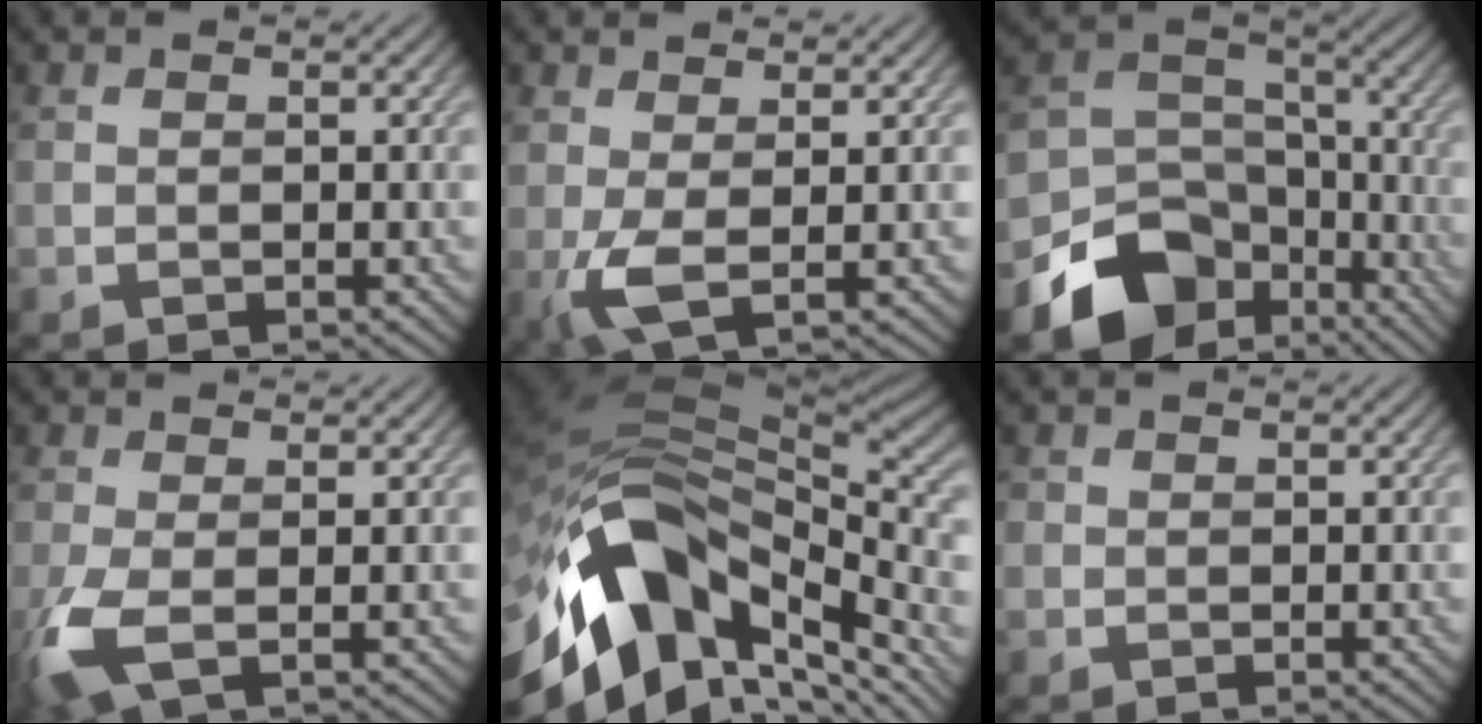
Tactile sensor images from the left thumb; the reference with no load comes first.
{"total": 3.5, "force": [0.3, 0.7, 3.4], "torque": [-0.082, 0.001, 0.003]}
{"total": 13.0, "force": [-6.9, 9.0, 6.3], "torque": [-0.158, -0.034, -0.114]}
{"total": 4.7, "force": [-0.9, 1.6, 4.3], "torque": [-0.116, -0.010, -0.023]}
{"total": 17.0, "force": [-5.8, 9.6, 12.7], "torque": [-0.254, -0.005, -0.104]}
{"total": 1.0, "force": [0.1, 1.0, -0.1], "torque": [0.010, 0.003, -0.006]}